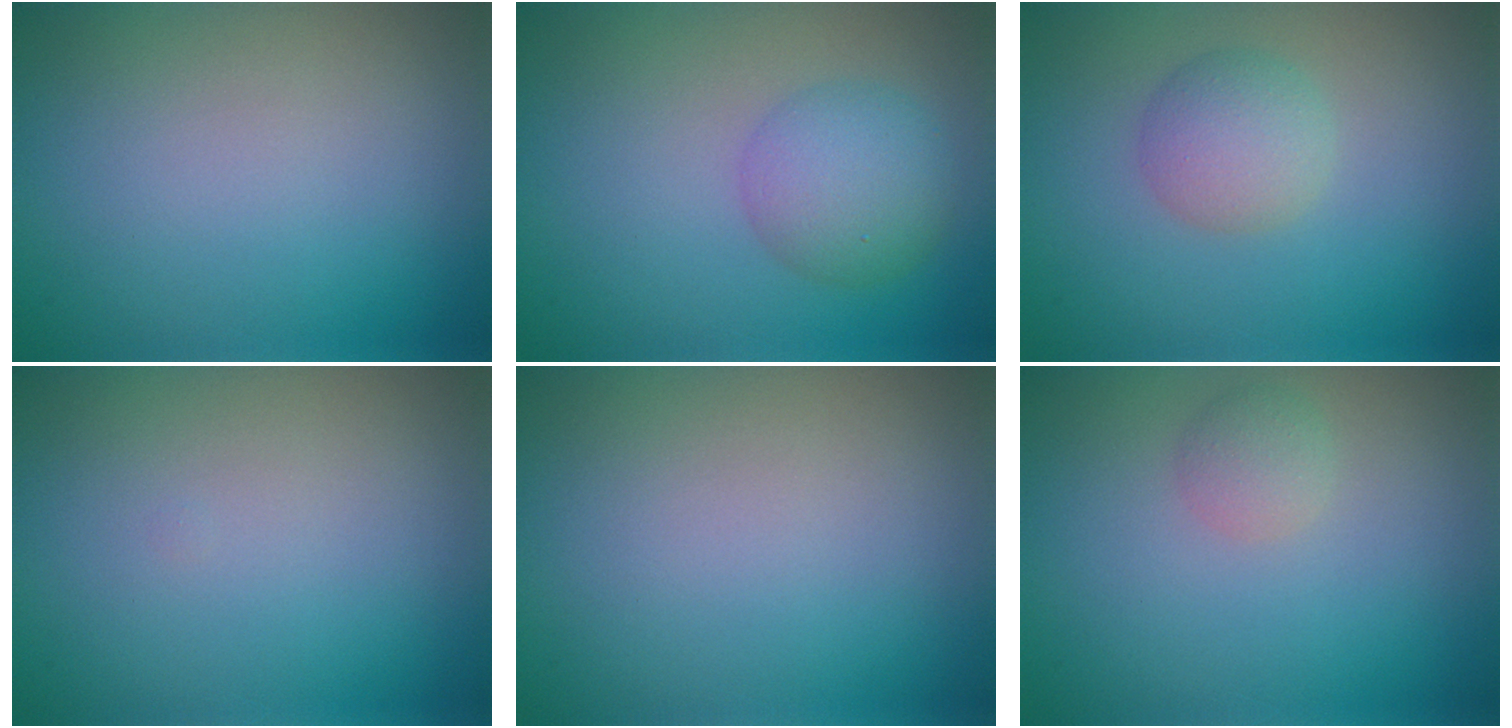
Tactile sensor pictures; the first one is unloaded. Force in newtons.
{"total": 3.8, "press": 3.8, "slide": 0.2}
{"total": 2.7, "press": 2.7, "slide": 0.1}
{"total": 0.0}
{"total": 0.0}
{"total": 1.4, "press": 1.4, "slide": 0.1}